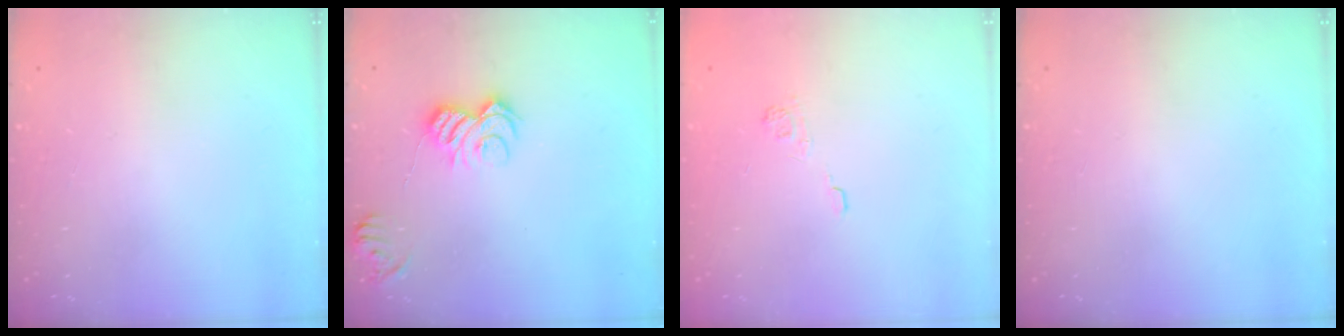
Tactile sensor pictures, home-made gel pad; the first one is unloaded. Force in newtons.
{"total": 8.6, "press": 8.6, "slide": 0.0}
{"total": 2.3, "press": 1.8, "slide": 1.3}
{"total": 0.0}